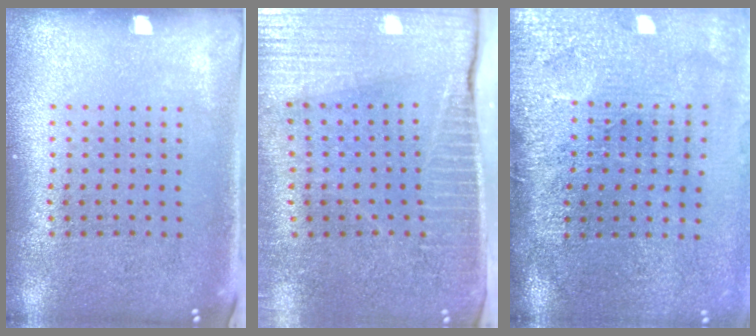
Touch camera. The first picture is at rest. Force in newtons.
{"total": 3.6, "press": 3.3, "slide": 1.5}
{"total": 4.7, "press": 3.7, "slide": 2.9}